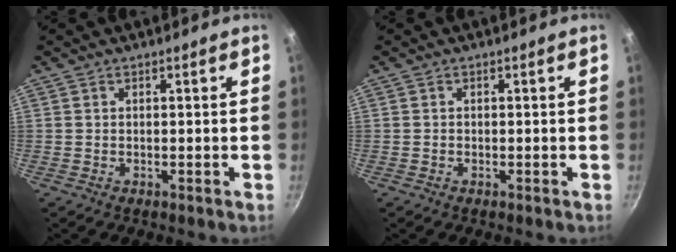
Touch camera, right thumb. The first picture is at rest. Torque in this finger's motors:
{"motor_torque": [-0.75, 0.01, 0.07, -0.46, 0.06]}